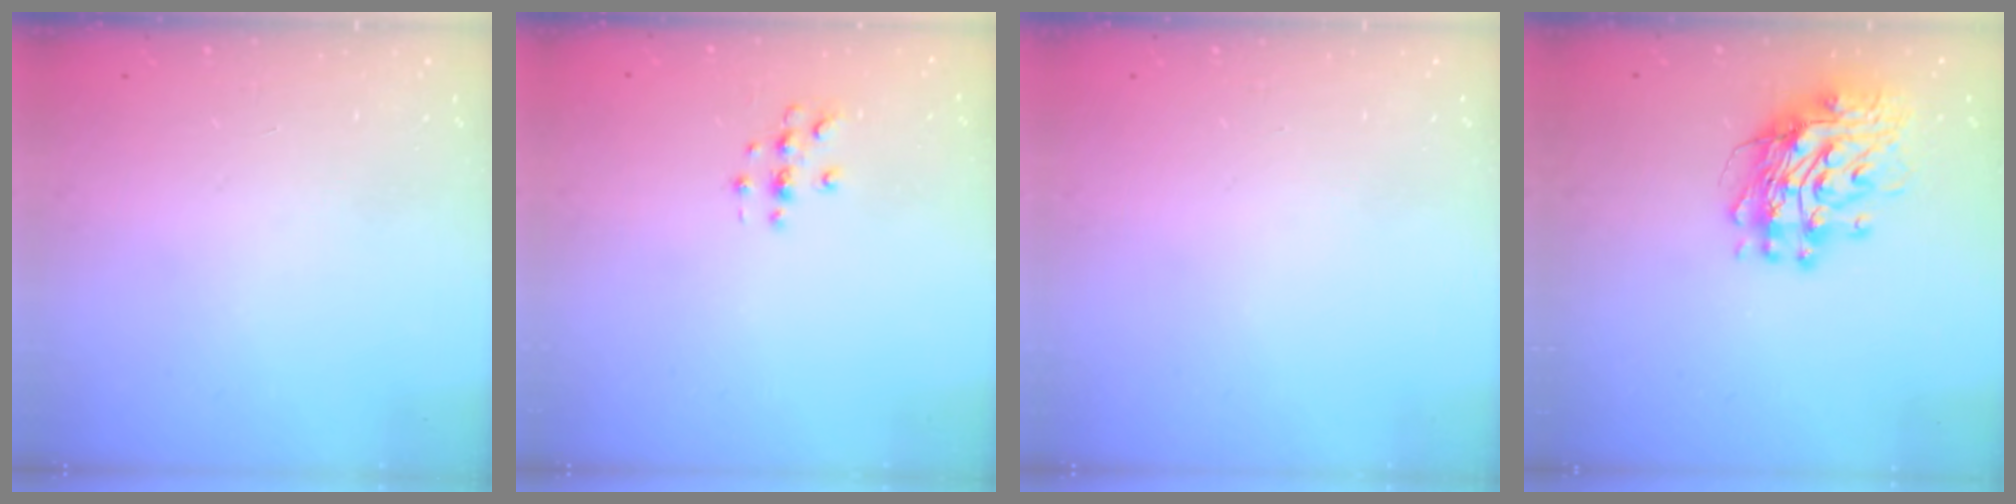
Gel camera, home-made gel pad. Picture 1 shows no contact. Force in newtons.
{"total": 3.0, "press": 3.0, "slide": 0.3}
{"total": 0.0}
{"total": 11.7, "press": 11.7, "slide": 1.1}